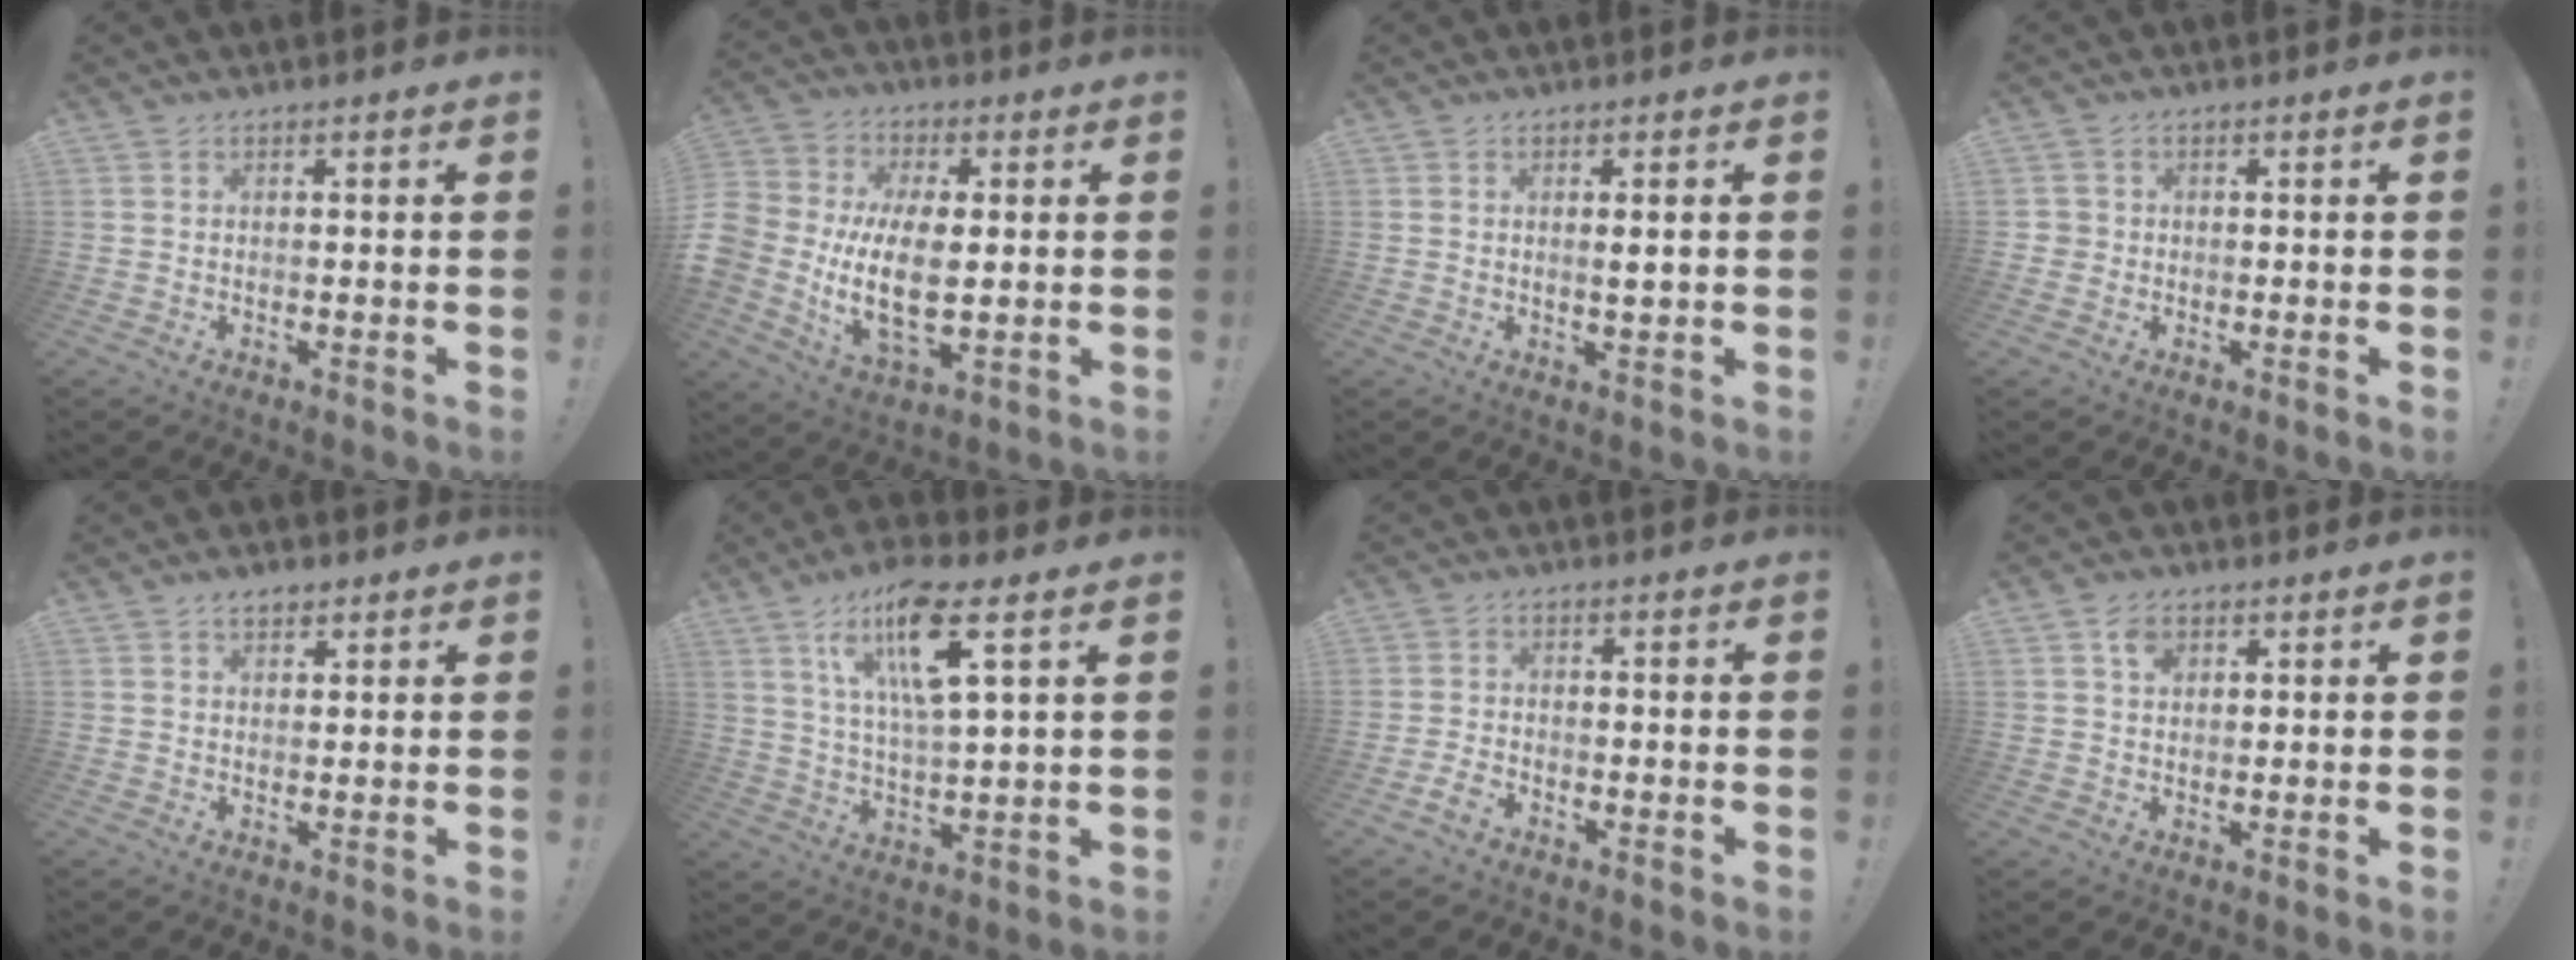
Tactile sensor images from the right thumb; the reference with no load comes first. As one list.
[{"total": 15.1, "force": [-1.2, 8.8, 12.2], "torque": [-0.254, -0.003, -0.024]}, {"total": 2.4, "force": [0.4, 0.1, 2.4], "torque": [-0.032, -0.010, 0.002]}, {"total": 1.9, "force": [-0.3, 1.9, 0.5], "torque": [-0.002, 0.003, -0.007]}, {"total": 3.0, "force": [2.0, 1.8, 1.4], "torque": [-0.008, -0.010, 0.034]}, {"total": 14.5, "force": [7.4, 2.9, 12.2], "torque": [-0.210, -0.018, 0.115]}, {"total": 3.7, "force": [-2.6, 1.6, 2.0], "torque": [-0.042, 0.008, -0.049]}, {"total": 3.7, "force": [1.7, 2.6, 2.0], "torque": [-0.022, -0.004, 0.027]}]